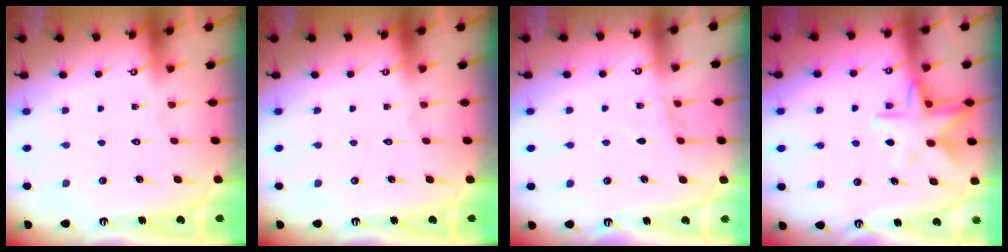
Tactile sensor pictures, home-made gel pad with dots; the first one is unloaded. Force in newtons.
{"total": 0.0}
{"total": 4.4, "press": 4.4, "slide": 0.5}
{"total": 10.7, "press": 10.6, "slide": 0.9}